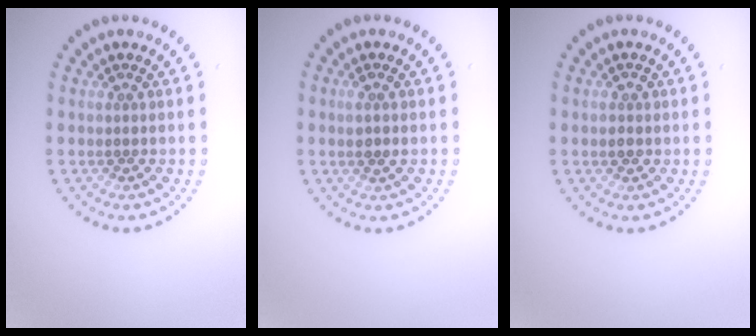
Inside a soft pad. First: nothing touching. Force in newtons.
{"total": 1.0, "press": 0.9, "slide": 0.4}
{"total": 1.5, "press": 1.5, "slide": 0.1}